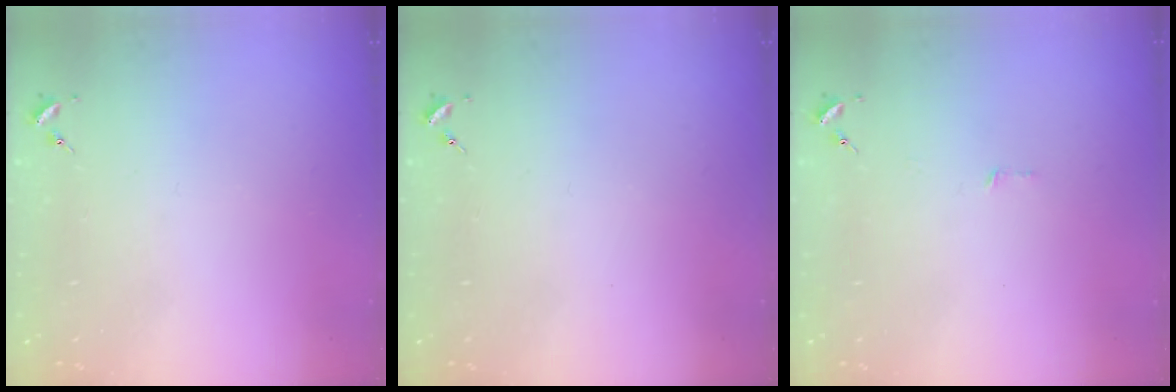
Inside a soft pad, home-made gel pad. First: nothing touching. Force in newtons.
{"total": 0.0}
{"total": 2.8, "press": 2.8, "slide": 0.2}